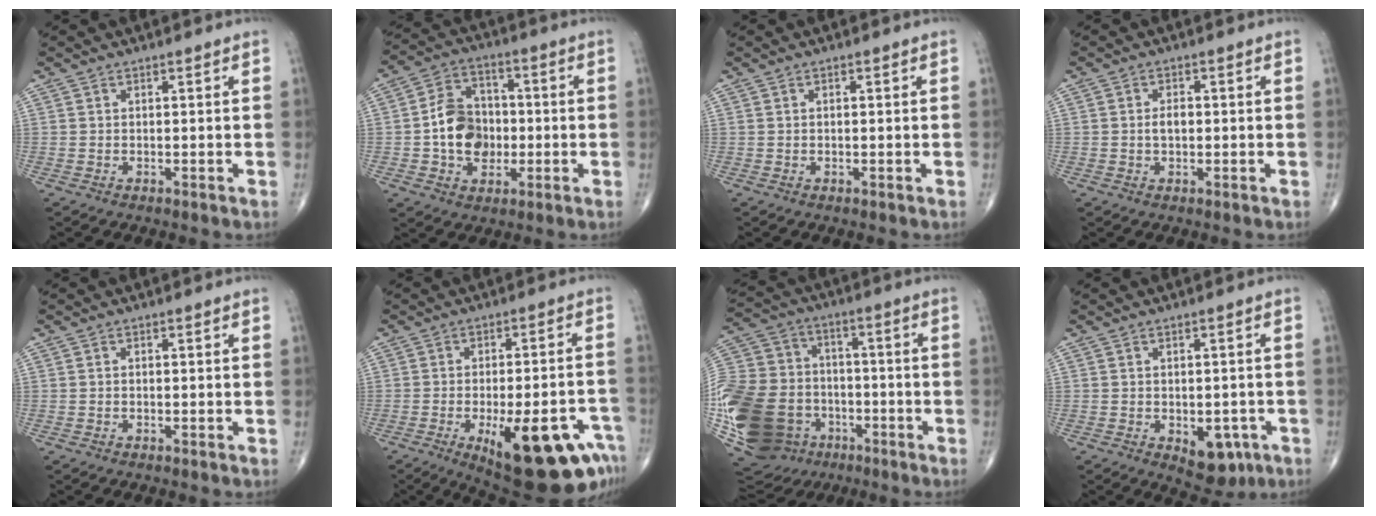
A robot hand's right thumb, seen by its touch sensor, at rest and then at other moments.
{"total": 11.5, "force": [-1.2, 8.8, 7.4], "torque": [-0.098, 0.024, -0.026]}
{"total": 0.0}
{"total": 2.4, "force": [-0.1, 1.4, 1.9], "torque": [-0.033, 0.004, -0.004]}
{"total": 0.0}
{"total": 21.1, "force": [-9.9, 7.5, 17.0], "torque": [-0.165, 0.029, -0.121]}
{"total": 33.8, "force": [-11.1, 25.7, 19.0], "torque": [-0.496, 0.047, -0.191]}
{"total": 7.5, "force": [-2.8, 4.4, 5.4], "torque": [-0.038, 0.007, -0.021]}